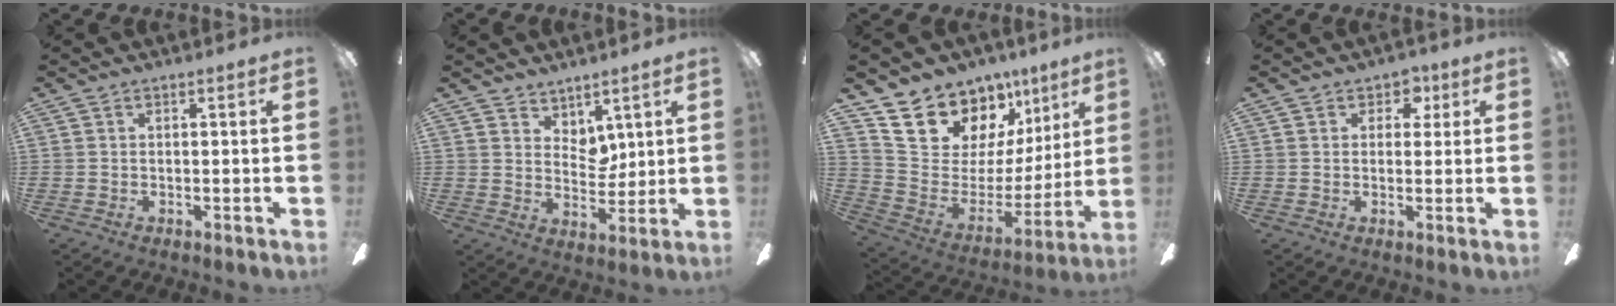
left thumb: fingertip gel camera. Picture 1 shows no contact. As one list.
[{"total": 5.4, "force": [3.9, 3.5, 1.5], "torque": [-0.022, -0.024, 0.072]}, {"total": 18.5, "force": [13.6, 11.0, 5.8], "torque": [-0.104, -0.101, 0.264]}, {"total": 4.1, "force": [2.0, 3.1, 1.8], "torque": [-0.010, -0.003, 0.029]}]